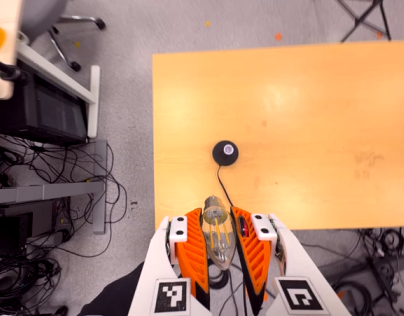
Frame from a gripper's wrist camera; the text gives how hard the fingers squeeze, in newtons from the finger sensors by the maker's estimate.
{"total": 22.9, "left": 24.9, "right": 20.9}